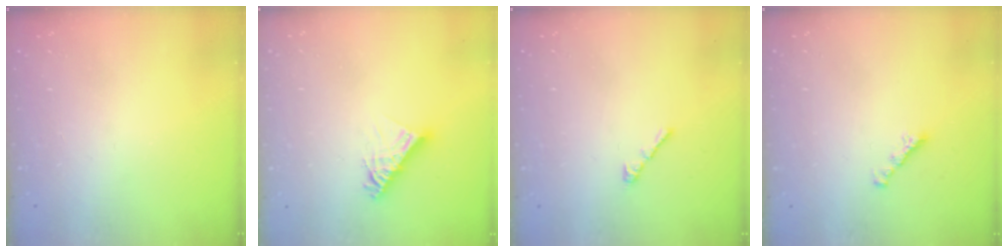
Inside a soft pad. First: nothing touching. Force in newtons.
{"total": 8.4, "press": 8.4, "slide": 0.7}
{"total": 3.0, "press": 2.9, "slide": 0.8}
{"total": 1.6, "press": 1.5, "slide": 0.5}